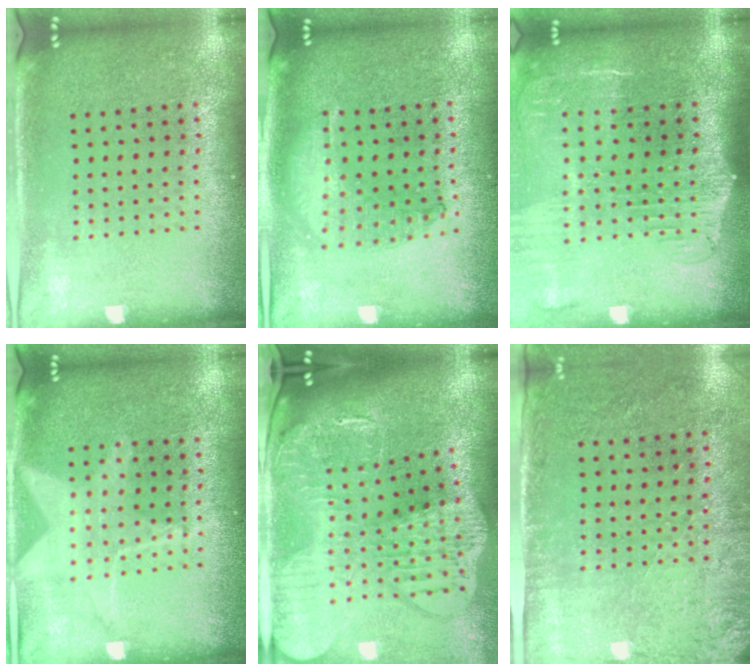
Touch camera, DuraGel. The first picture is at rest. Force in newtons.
{"total": 0.9, "press": 0.9, "slide": 0.3}
{"total": 2.1, "press": 1.7, "slide": 1.2}
{"total": 1.4, "press": 1.4, "slide": 0.5}
{"total": 4.5, "press": 3.3, "slide": 3.0}
{"total": 2.8, "press": 2.3, "slide": 1.6}